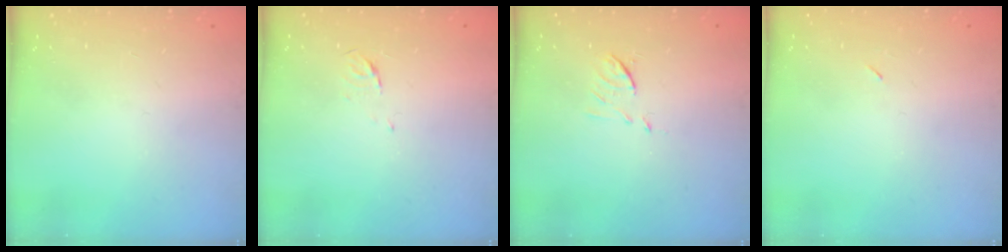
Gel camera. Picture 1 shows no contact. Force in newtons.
{"total": 3.5, "press": 3.4, "slide": 0.8}
{"total": 6.0, "press": 5.9, "slide": 0.6}
{"total": 2.2, "press": 1.8, "slide": 1.2}